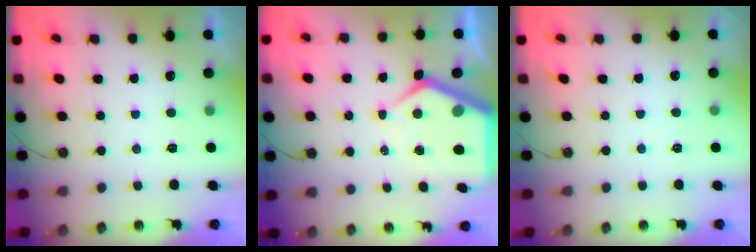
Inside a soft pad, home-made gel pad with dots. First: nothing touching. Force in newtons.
{"total": 9.7, "press": 9.7, "slide": 0.9}
{"total": 2.5, "press": 2.4, "slide": 0.4}